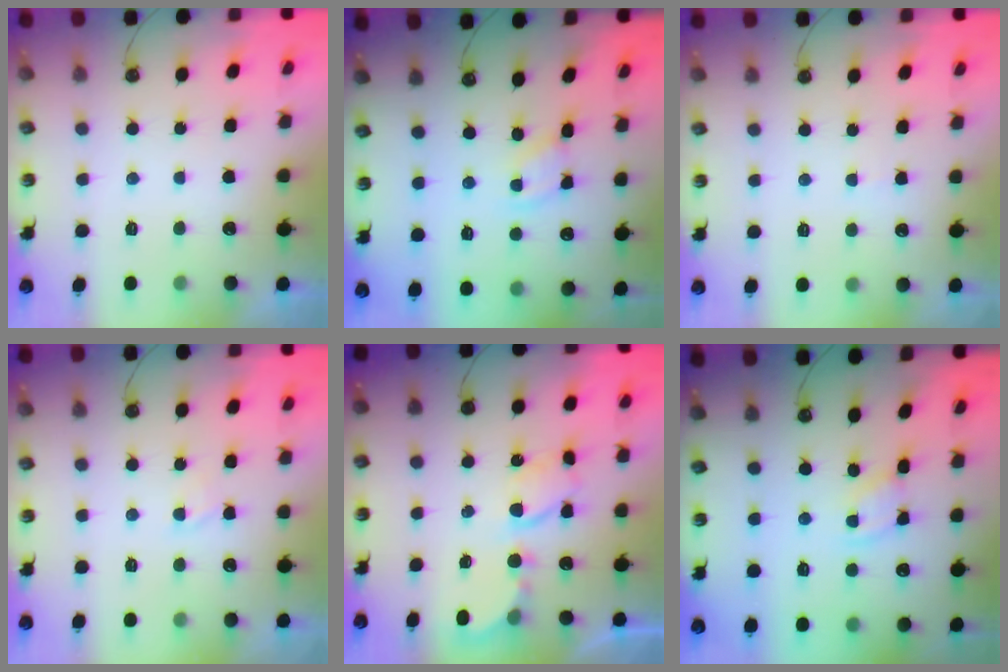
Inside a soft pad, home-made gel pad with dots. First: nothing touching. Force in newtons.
{"total": 1.9, "press": 1.9, "slide": 0.3}
{"total": 2.8, "press": 2.8, "slide": 0.4}
{"total": 1.5, "press": 1.5, "slide": 0.3}
{"total": 6.3, "press": 6.3, "slide": 0.3}
{"total": 2.1, "press": 2.1, "slide": 0.0}